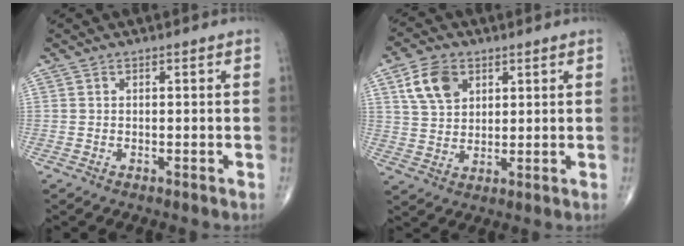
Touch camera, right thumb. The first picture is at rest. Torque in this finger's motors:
{"motor_torque": [-0.58, 0.84, 0.48, 0.16, 0.08]}